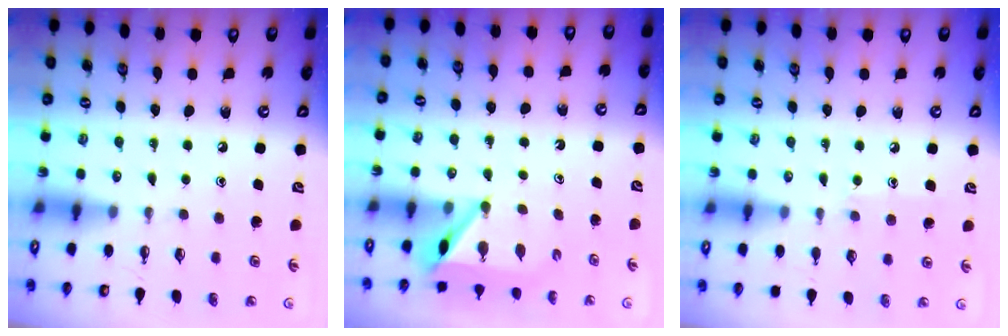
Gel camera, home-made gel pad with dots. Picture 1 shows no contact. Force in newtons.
{"total": 6.0, "press": 5.9, "slide": 0.7}
{"total": 6.9, "press": 6.8, "slide": 0.9}